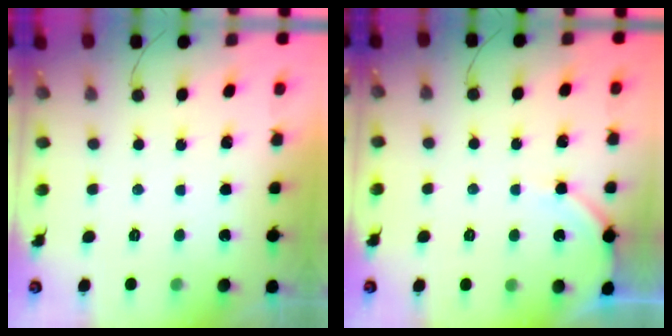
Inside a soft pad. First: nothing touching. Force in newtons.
{"total": 5.1, "press": 5.1, "slide": 0.6}